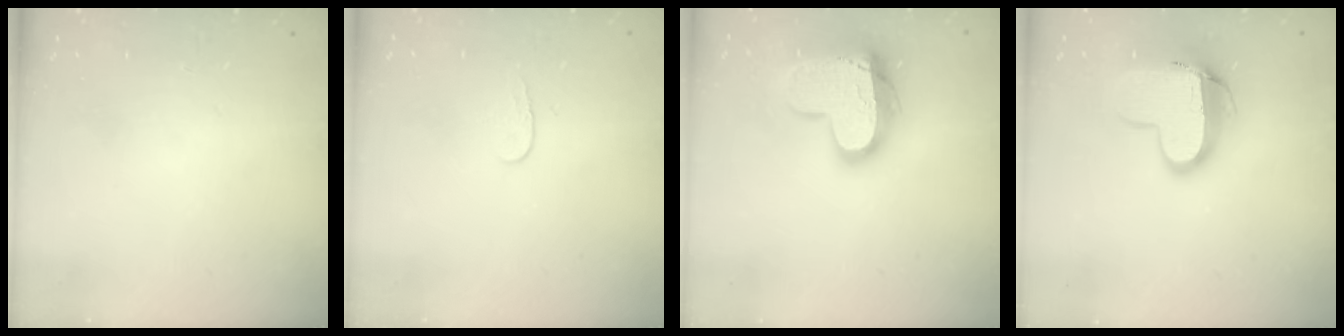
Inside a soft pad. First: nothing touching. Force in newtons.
{"total": 3.5, "press": 3.4, "slide": 0.4}
{"total": 16.2, "press": 16.1, "slide": 1.4}
{"total": 12.1, "press": 12.0, "slide": 1.2}